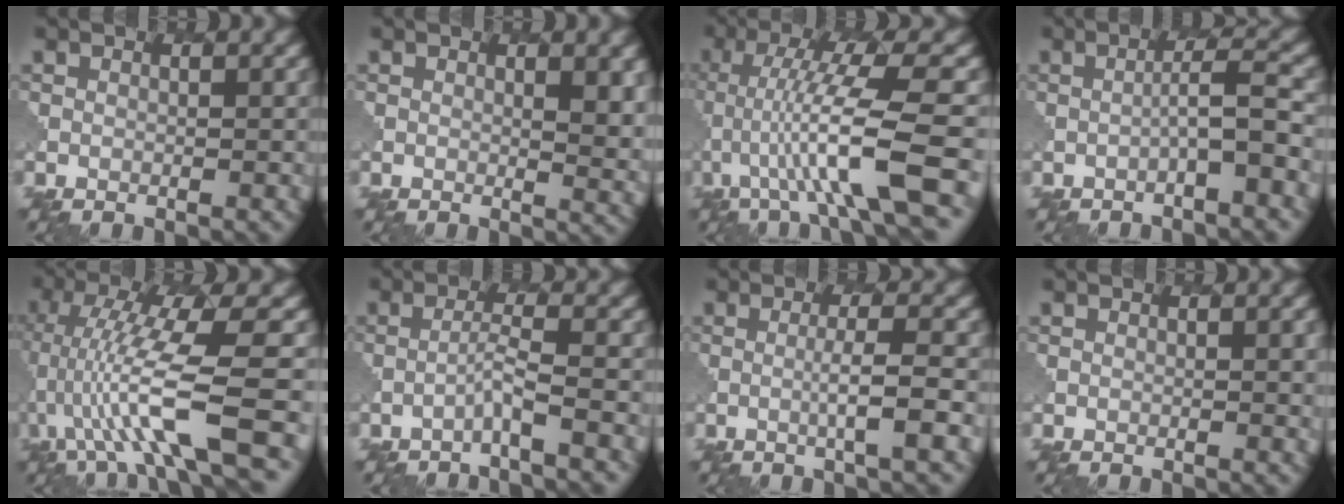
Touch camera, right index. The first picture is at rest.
{"total": 3.7, "force": [1.0, 1.1, 3.4], "torque": [-0.040, -0.003, 0.018]}
{"total": 8.5, "force": [-1.8, 1.1, 8.3], "torque": [-0.150, 0.008, -0.027]}
{"total": 2.7, "force": [-0.9, 0.1, 2.6], "torque": [-0.042, 0.017, -0.024]}
{"total": 9.5, "force": [-2.3, 1.7, 9.1], "torque": [-0.173, 0.006, -0.036]}
{"total": 1.7, "force": [-1.0, -0.2, 1.4], "torque": [-0.028, 0.010, -0.031]}
{"total": 3.0, "force": [-0.2, 0.3, 2.9], "torque": [-0.046, 0.005, -0.015]}
{"total": 1.4, "force": [0.3, 0.3, 1.3], "torque": [-0.014, 0.001, 0.005]}